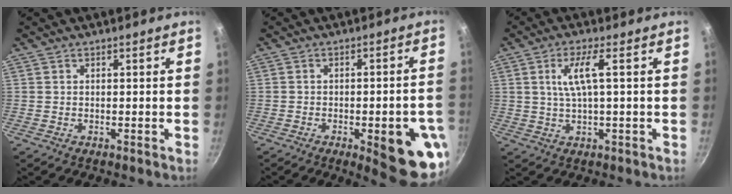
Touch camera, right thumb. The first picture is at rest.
{"total": 13.9, "force": [-4.8, 4.1, 12.4], "torque": [-0.125, 0.016, -0.055]}
{"total": 6.0, "force": [1.2, 1.0, 5.8], "torque": [-0.127, 0.006, 0.028]}